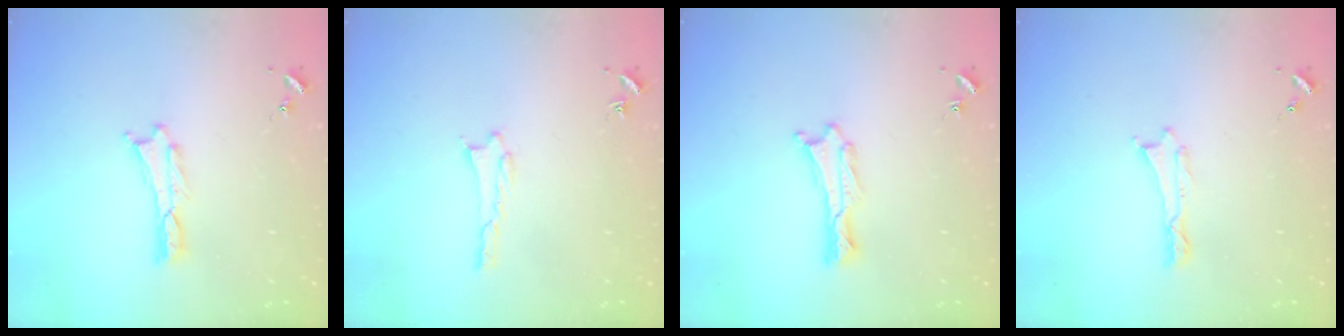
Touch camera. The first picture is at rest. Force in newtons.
{"total": 1.4, "press": 1.4, "slide": 0.2}
{"total": 0.8, "press": 0.7, "slide": 0.2}
{"total": 0.0}